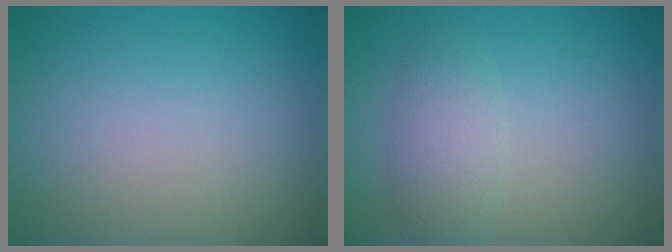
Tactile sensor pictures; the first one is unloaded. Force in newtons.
{"total": 2.6, "press": 2.6, "slide": 0.1}